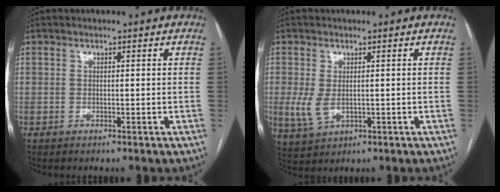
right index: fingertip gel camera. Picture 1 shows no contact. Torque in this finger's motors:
{"motor_torque": [0.95, -0.18, 0.51, 0.12]}